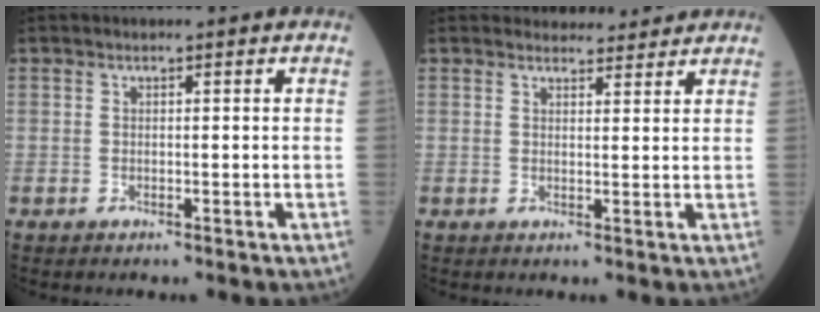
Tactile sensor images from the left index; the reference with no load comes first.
{"total": 4.3, "force": [4.1, 1.1, 0.2], "torque": [-0.002, 0.007, 0.050]}